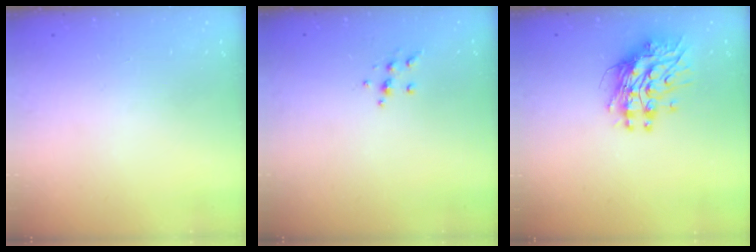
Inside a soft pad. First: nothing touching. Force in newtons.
{"total": 5.4, "press": 5.3, "slide": 0.6}
{"total": 11.4, "press": 11.3, "slide": 1.0}